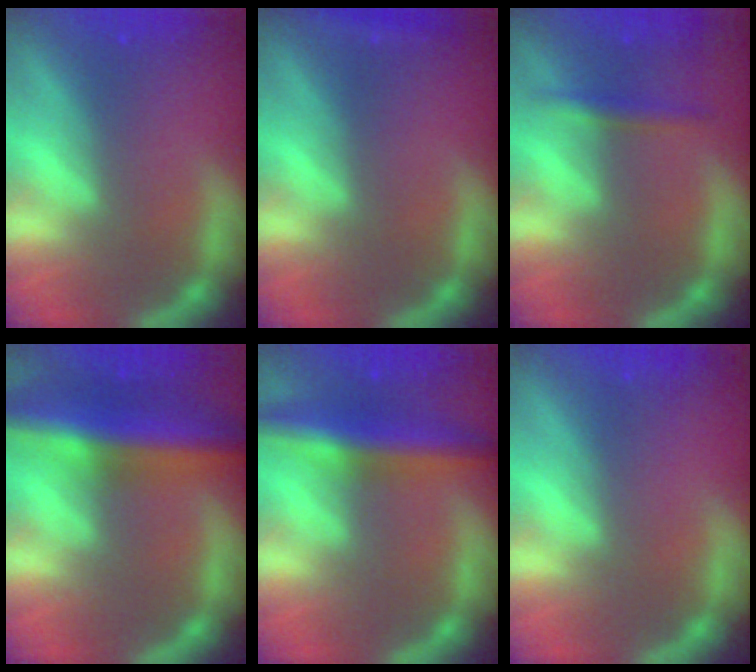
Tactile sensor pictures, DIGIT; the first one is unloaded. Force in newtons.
{"total": 0.9}
{"total": 1.9}
{"total": 9.5}
{"total": 6.5}
{"total": 0.0}